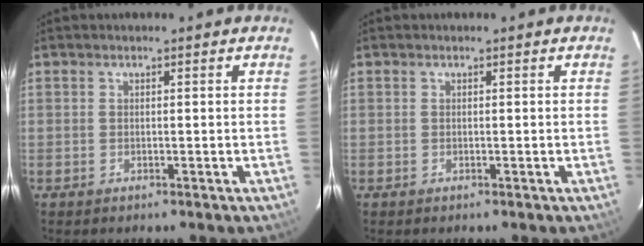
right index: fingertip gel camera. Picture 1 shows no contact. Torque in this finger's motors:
{"motor_torque": [0.00, 0.00, 0.00, 0.00]}